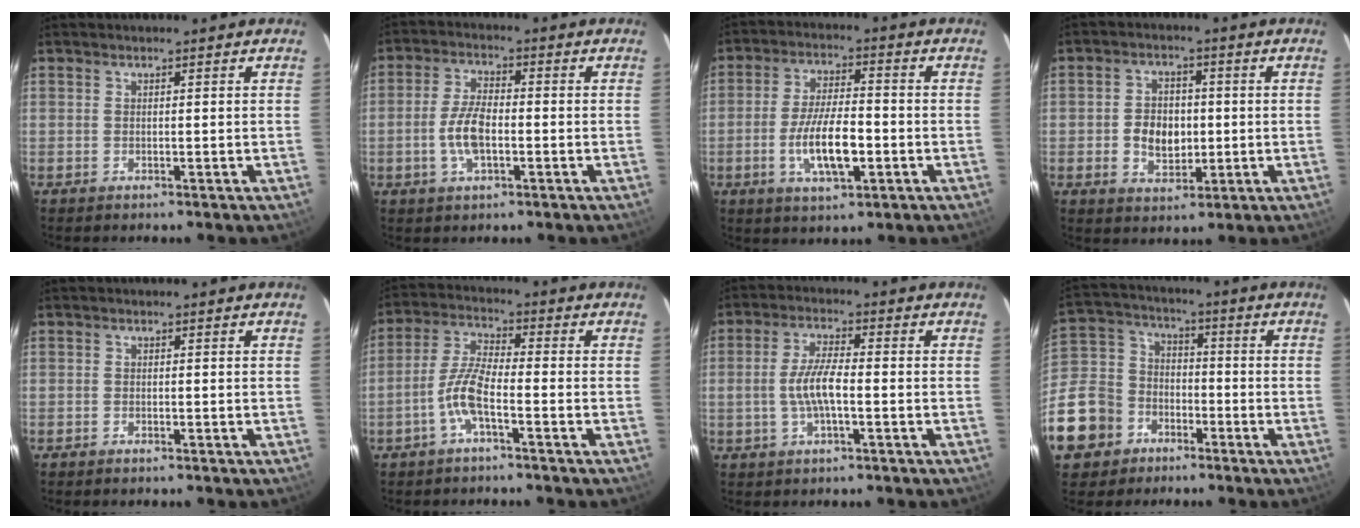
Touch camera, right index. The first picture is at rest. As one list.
[{"total": 6.9, "force": [-1.8, 3.0, 6.0], "torque": [-0.126, 0.004, -0.033]}, {"total": 10.3, "force": [-3.0, 3.5, 9.2], "torque": [-0.182, -0.008, -0.051]}, {"total": 7.0, "force": [-0.9, 5.2, 4.6], "torque": [-0.094, 0.008, -0.009]}, {"total": 0.7, "force": [-0.6, 0.2, 0.1], "torque": [-0.004, 0.001, -0.013]}, {"total": 6.3, "force": [-3.0, 1.1, 5.4], "torque": [-0.119, 0.009, -0.063]}, {"total": 6.4, "force": [-1.3, 1.6, 6.1], "torque": [-0.122, 0.003, -0.025]}, {"total": 17.6, "force": [-8.9, 14.2, 5.2], "torque": [-0.170, 0.037, -0.143]}]